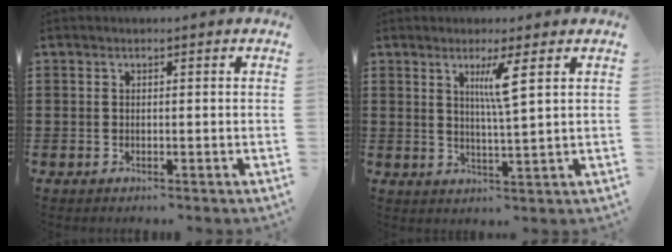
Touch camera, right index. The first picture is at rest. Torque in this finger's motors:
{"motor_torque": [0.03, 0.13, 0.11, 0.07]}